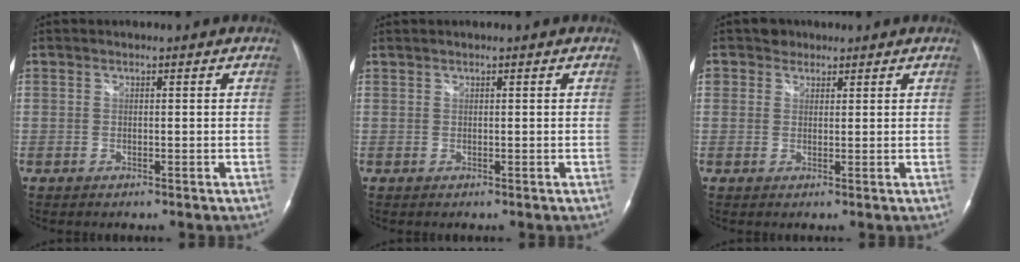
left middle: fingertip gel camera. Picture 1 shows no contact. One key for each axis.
{"total": 0.0}
{"total": 2.2, "fx": 1.3, "fy": 1.7, "fz": 0.0, "tx": 0.004, "ty": 0.005, "tz": 0.015}